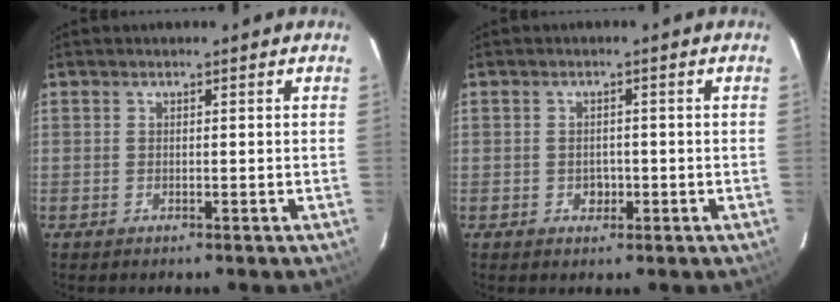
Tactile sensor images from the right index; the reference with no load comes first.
{"total": 2.3, "force": [-0.6, 2.0, 0.9], "torque": [-0.013, 0.004, -0.004]}